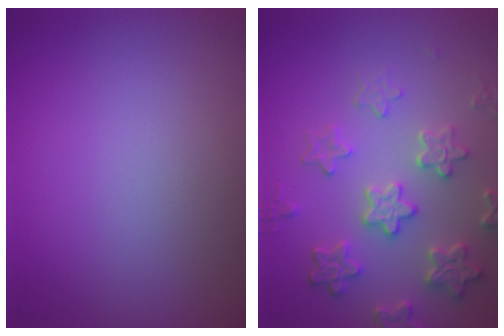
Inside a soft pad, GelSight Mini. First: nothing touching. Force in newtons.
{"total": 4.8, "press": 4.0, "slide": 2.6}